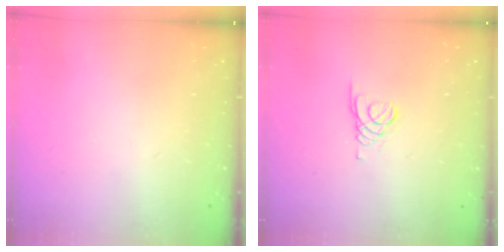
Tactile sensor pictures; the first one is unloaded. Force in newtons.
{"total": 1.4, "press": 1.4, "slide": 0.2}